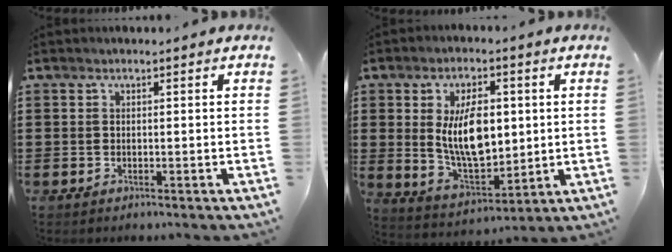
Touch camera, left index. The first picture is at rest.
{"total": 10.1, "force": [1.5, 5.5, 8.3], "torque": [-0.150, 0.000, 0.023]}